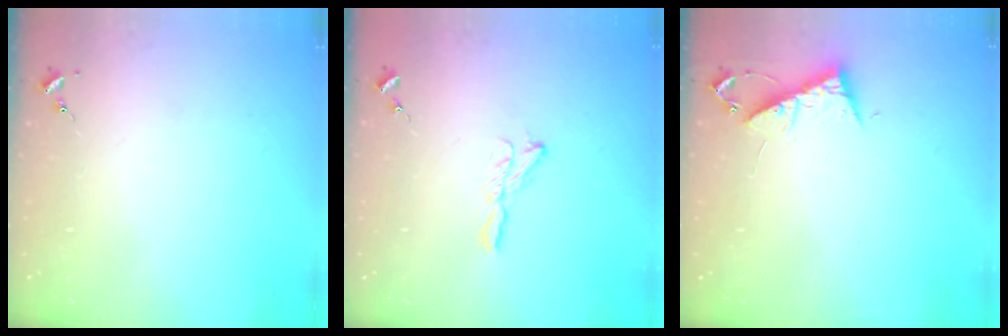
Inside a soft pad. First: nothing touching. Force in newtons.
{"total": 6.3, "press": 6.3, "slide": 0.3}
{"total": 7.7, "press": 7.6, "slide": 0.6}